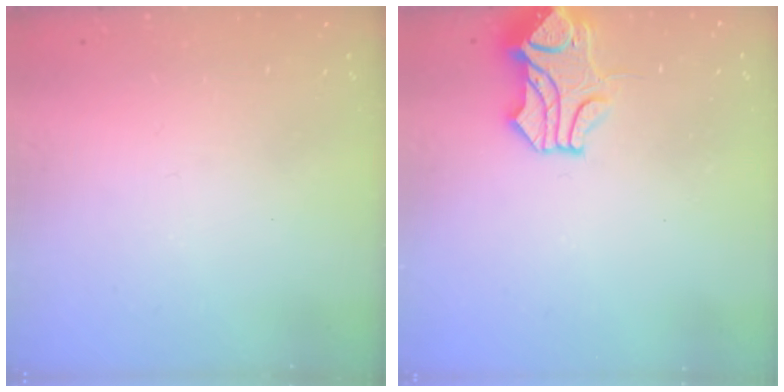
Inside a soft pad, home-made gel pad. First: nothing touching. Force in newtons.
{"total": 1.6, "press": 1.0, "slide": 1.2}